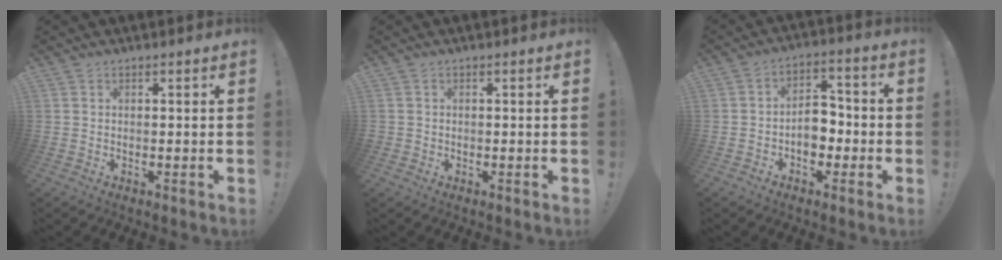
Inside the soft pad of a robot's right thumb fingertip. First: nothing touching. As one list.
[{"total": 1.0, "force": [0.1, 1.0, 0.1], "torque": [-0.001, 0.003, 0.002]}, {"total": 9.7, "force": [-2.4, 7.1, 6.2], "torque": [-0.094, 0.019, -0.042]}]